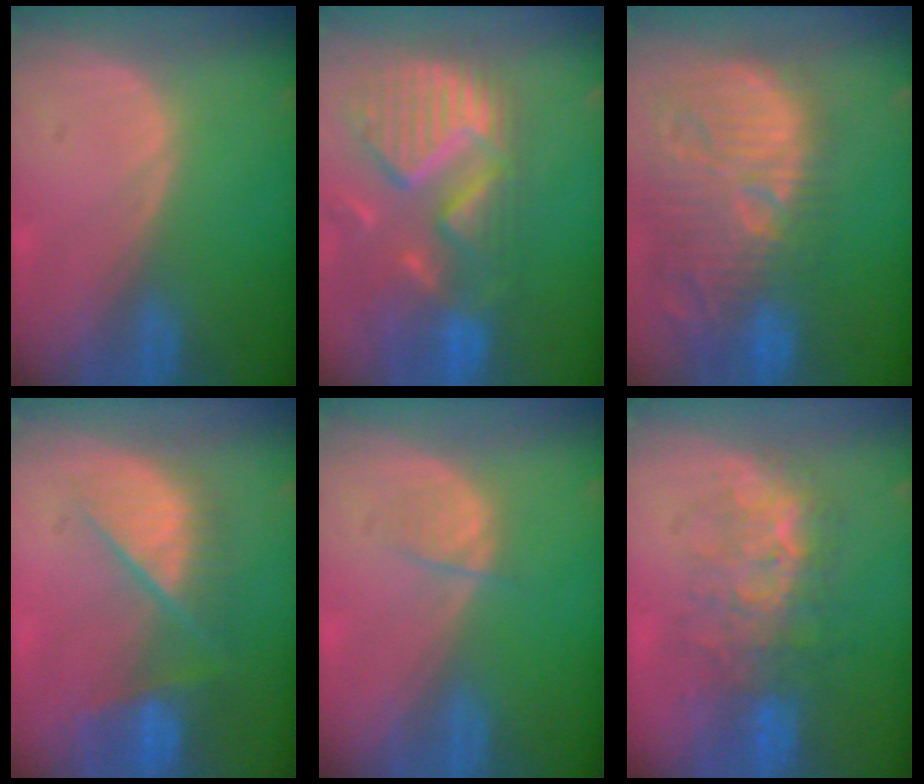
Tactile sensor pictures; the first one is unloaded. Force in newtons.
{"total": 13.3, "press": 11.3, "slide": 7.1}
{"total": 15.0, "press": 13.1, "slide": 7.2}
{"total": 9.4, "press": 8.2, "slide": 4.7}
{"total": 1.9, "press": 1.9, "slide": 0.4}
{"total": 8.0, "press": 7.8, "slide": 1.5}